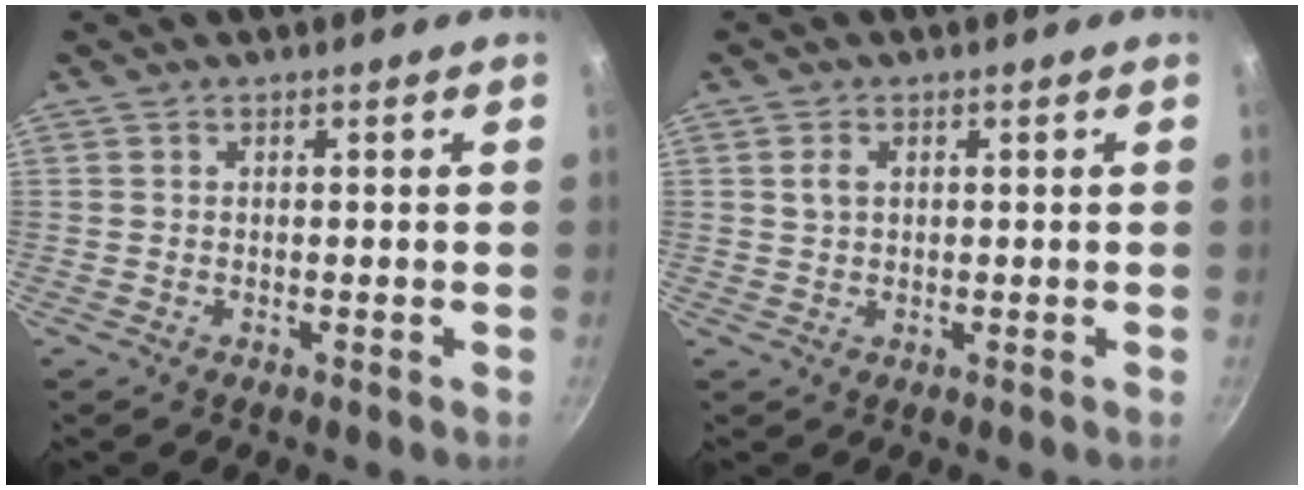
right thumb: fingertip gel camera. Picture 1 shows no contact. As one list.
[{"total": 2.0, "force": [0.6, 1.3, 1.4], "torque": [-0.026, 0.001, 0.012]}]